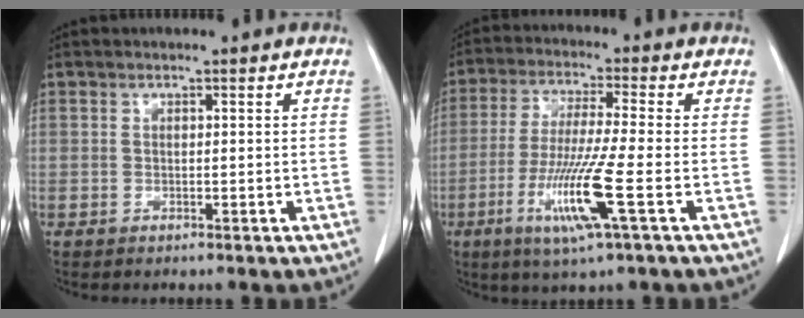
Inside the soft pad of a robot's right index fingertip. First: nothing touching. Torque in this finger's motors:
{"motor_torque": [1.75, -0.38, 0.91, 0.21]}